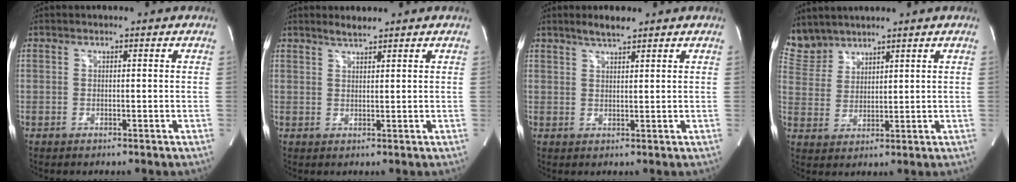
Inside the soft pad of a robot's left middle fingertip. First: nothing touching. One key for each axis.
{"total": 1.8, "fx": 1.8, "fy": -0.1, "fz": 0.6, "tx": -0.016, "ty": 0.001, "tz": 0.037}
{"total": 3.1, "fx": 2.6, "fy": 0.2, "fz": 1.7, "tx": -0.042, "ty": 0.003, "tz": 0.050}
{"total": 5.7, "fx": 5.5, "fy": 1.7, "fz": -0.2, "tx": -0.008, "ty": 0.009, "tz": 0.127}